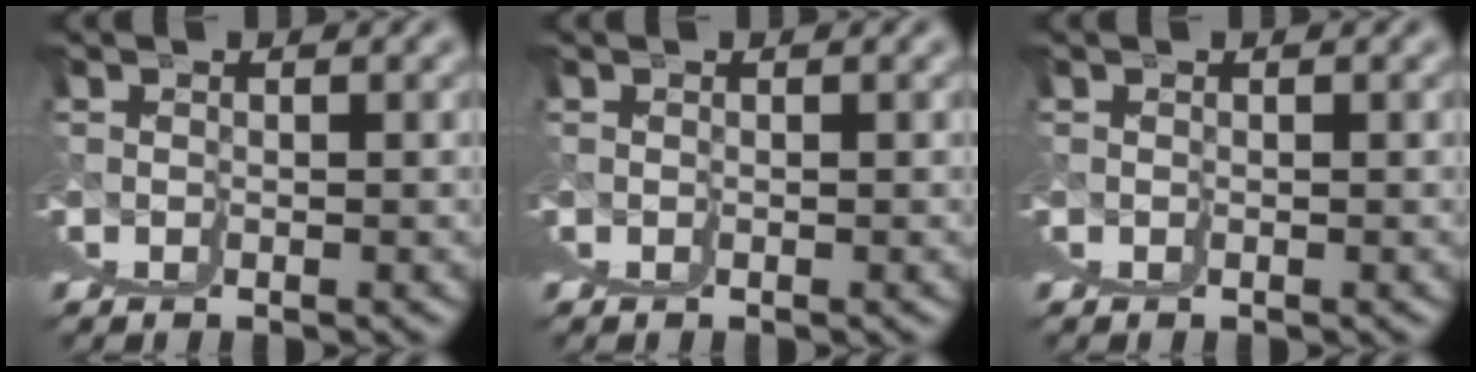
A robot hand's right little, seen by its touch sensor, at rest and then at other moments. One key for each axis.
{"total": 0.0}
{"total": 0.0}